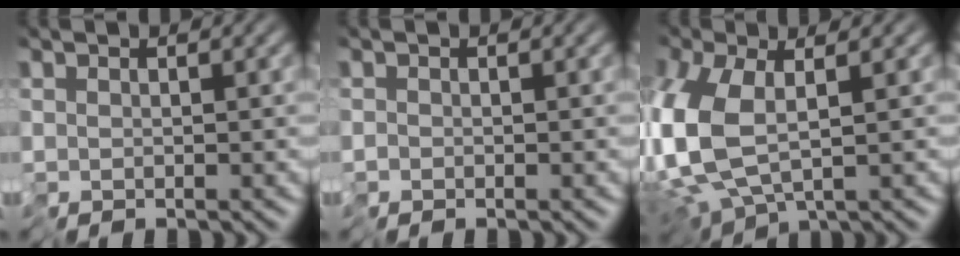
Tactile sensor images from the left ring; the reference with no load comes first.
{"total": 0.5, "force": [-0.4, 0.3, -0.1], "torque": [0.002, 0.000, -0.009]}
{"total": 8.2, "force": [-0.7, 4.1, 7.1], "torque": [-0.180, -0.012, -0.010]}